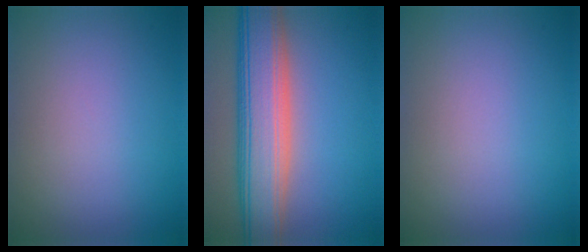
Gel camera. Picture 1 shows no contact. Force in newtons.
{"total": 9.4, "press": 9.4, "slide": 0.4}
{"total": 0.0}